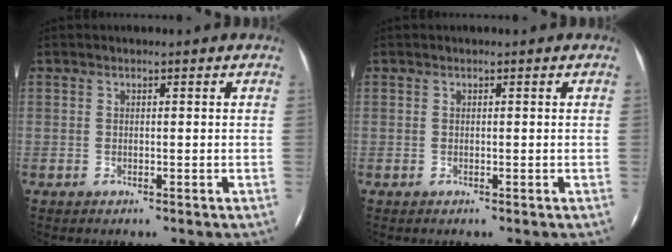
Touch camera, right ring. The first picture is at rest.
{"total": 0.0}